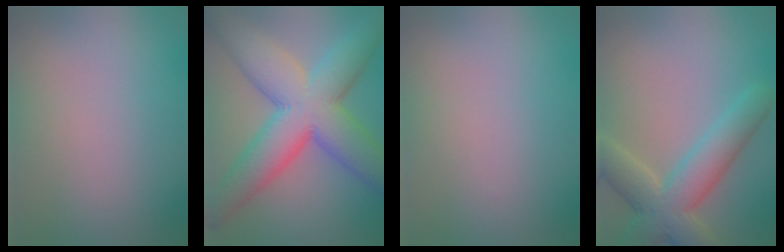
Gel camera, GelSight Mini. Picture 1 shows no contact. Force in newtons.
{"total": 12.0, "press": 12.0, "slide": 0.5}
{"total": 0.0}
{"total": 7.3, "press": 7.3, "slide": 0.3}